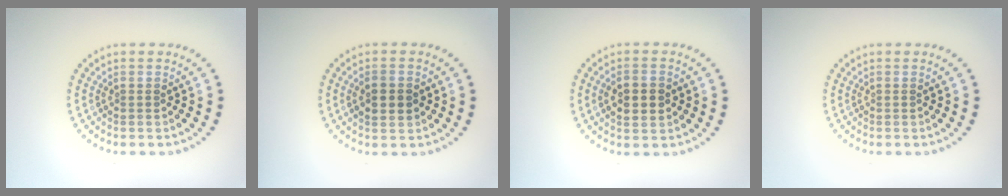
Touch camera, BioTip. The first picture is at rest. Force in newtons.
{"total": 2.3, "press": 2.2, "slide": 0.1}
{"total": 3.8, "press": 3.8, "slide": 0.2}
{"total": 0.0}